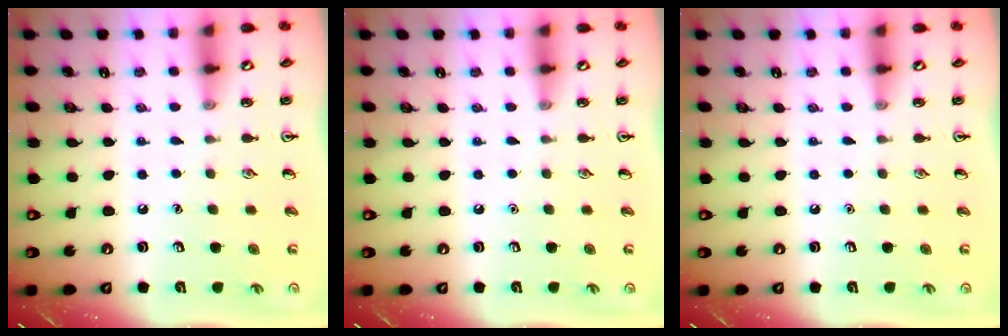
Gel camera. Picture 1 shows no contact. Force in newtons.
{"total": 0.0}
{"total": 0.0}